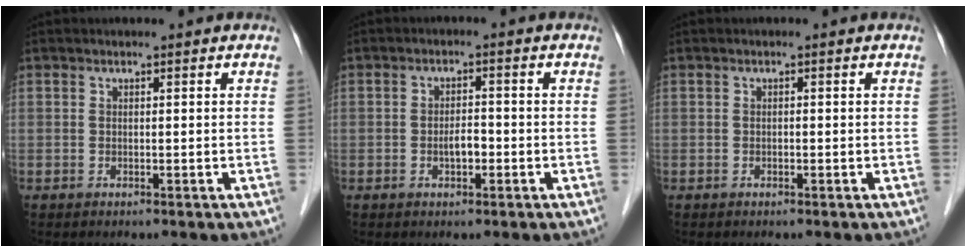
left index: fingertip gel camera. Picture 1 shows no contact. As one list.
[{"total": 2.6, "force": [-0.9, 1.1, 2.2], "torque": [-0.037, 0.004, -0.013]}, {"total": 0.0}]